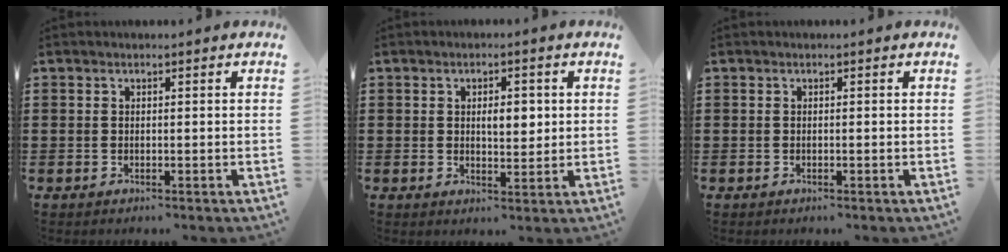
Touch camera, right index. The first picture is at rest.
{"total": 3.8, "force": [0.5, 1.8, 3.3], "torque": [-0.051, 0.003, 0.002]}
{"total": 0.0}